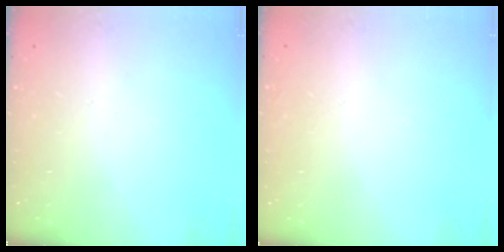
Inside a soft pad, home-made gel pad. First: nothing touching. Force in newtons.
{"total": 1.6, "press": 1.6, "slide": 0.1}